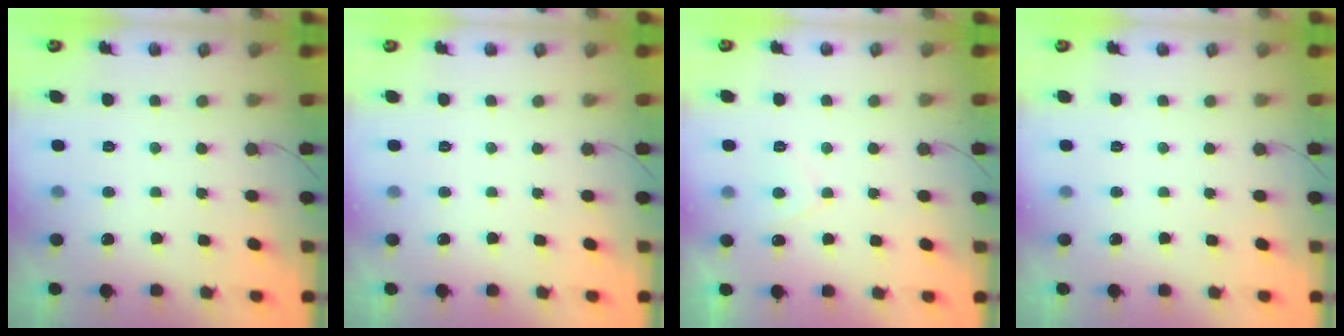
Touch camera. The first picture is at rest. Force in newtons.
{"total": 0.0}
{"total": 2.2, "press": 2.2, "slide": 0.5}
{"total": 0.0}